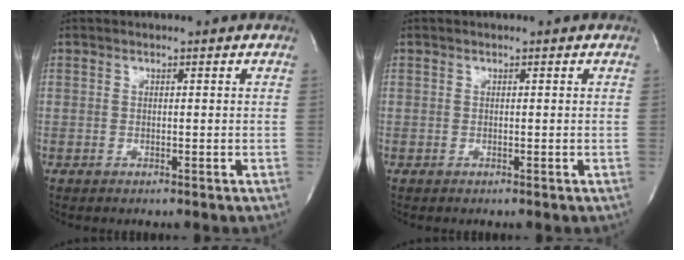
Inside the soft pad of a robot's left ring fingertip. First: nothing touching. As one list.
[{"total": 0.0}]